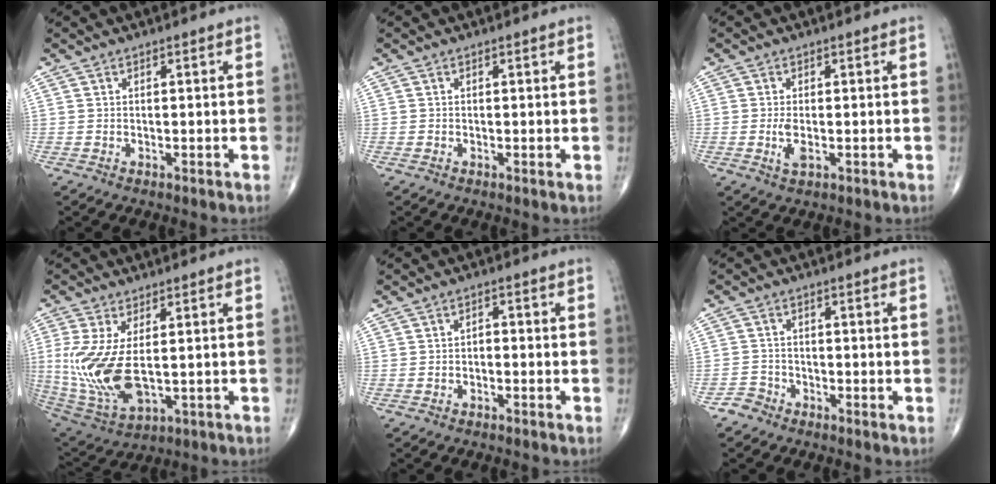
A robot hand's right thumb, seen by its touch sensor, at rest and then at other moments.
{"total": 0.6, "force": [-0.1, 0.3, 0.5], "torque": [-0.009, -0.003, -0.004]}
{"total": 2.8, "force": [-0.6, 1.2, 2.5], "torque": [-0.055, -0.006, -0.011]}
{"total": 14.2, "force": [0.1, 6.9, 12.4], "torque": [-0.274, -0.018, 0.021]}
{"total": 1.4, "force": [-0.6, 0.9, 0.8], "torque": [-0.007, 0.010, -0.015]}
{"total": 2.3, "force": [-1.7, 1.5, -0.2], "torque": [0.010, 0.004, -0.040]}